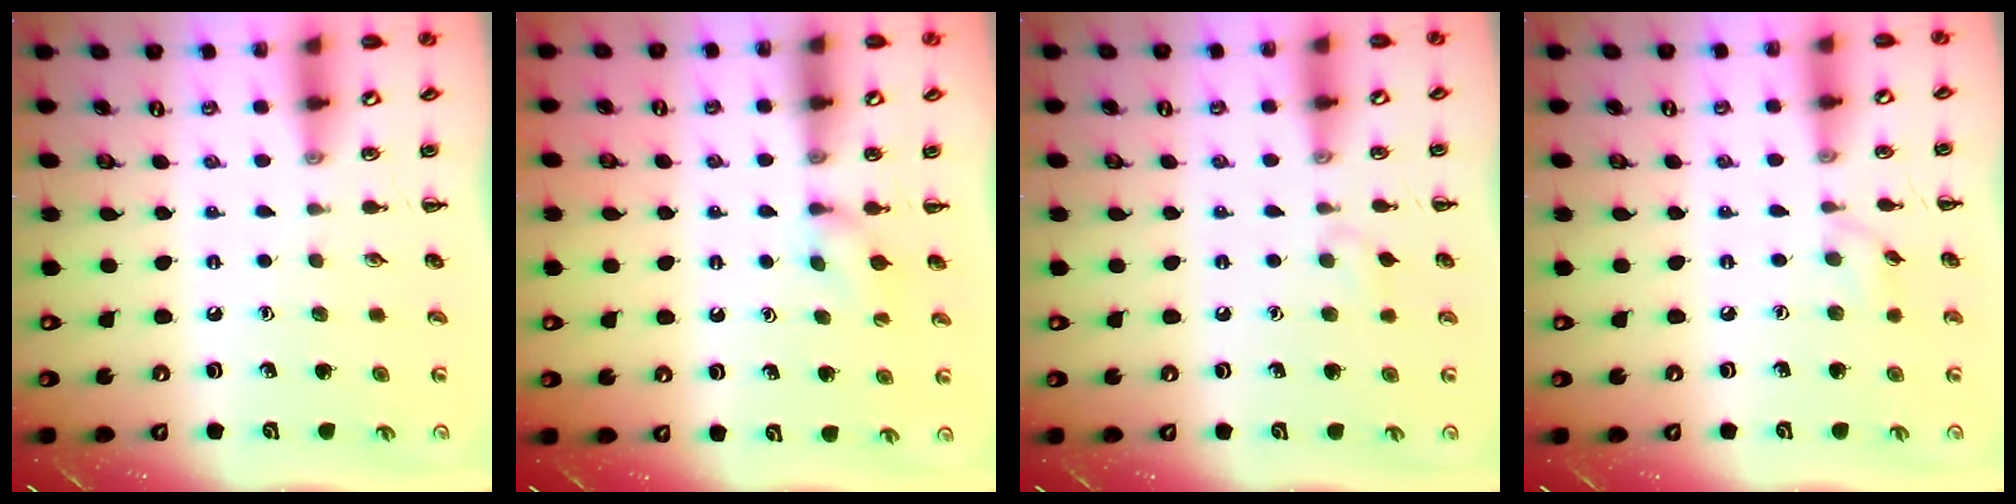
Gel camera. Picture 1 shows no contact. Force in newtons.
{"total": 3.4, "press": 3.1, "slide": 1.2}
{"total": 4.5, "press": 4.2, "slide": 1.6}
{"total": 4.4, "press": 4.3, "slide": 0.9}